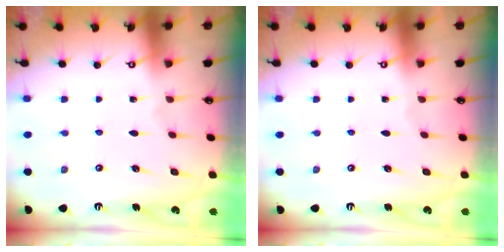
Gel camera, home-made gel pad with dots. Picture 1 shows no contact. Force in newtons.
{"total": 0.0}